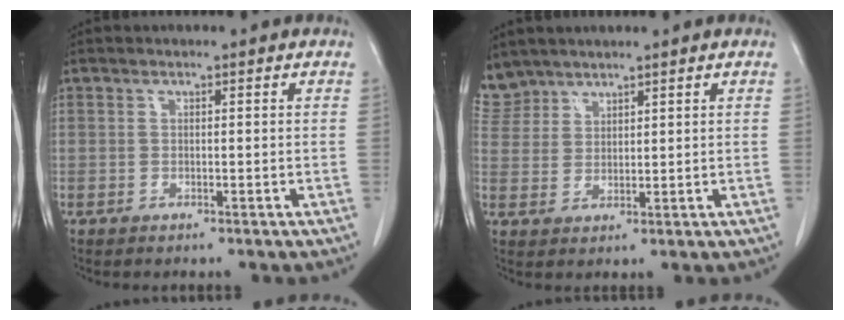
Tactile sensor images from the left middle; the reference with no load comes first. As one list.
[{"total": 4.7, "force": [4.3, 1.9, -0.4], "torque": [0.009, 0.008, 0.095]}]